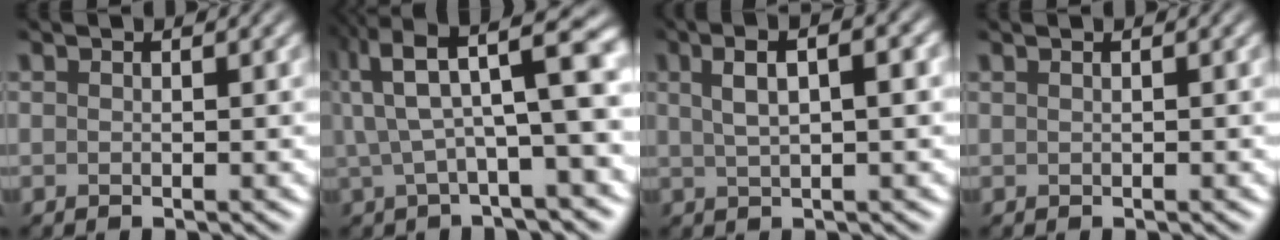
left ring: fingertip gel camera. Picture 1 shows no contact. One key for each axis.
{"total": 10.0, "fx": 3.0, "fy": 2.4, "fz": 9.2, "tx": -0.161, "ty": 0.033, "tz": 0.049}
{"total": 5.7, "fx": 1.1, "fy": 1.9, "fz": 5.2, "tx": -0.075, "ty": 0.016, "tz": 0.014}
{"total": 0.0}